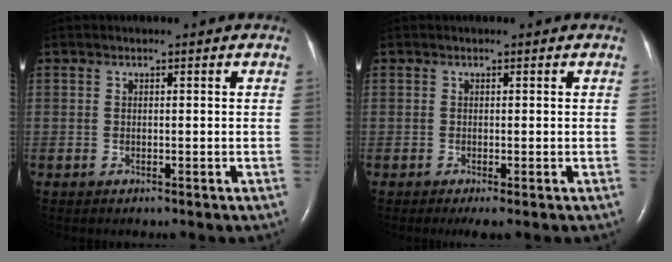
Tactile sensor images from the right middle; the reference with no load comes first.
{"total": 1.5, "force": [-0.9, 0.1, 1.3], "torque": [-0.023, -0.006, -0.013]}